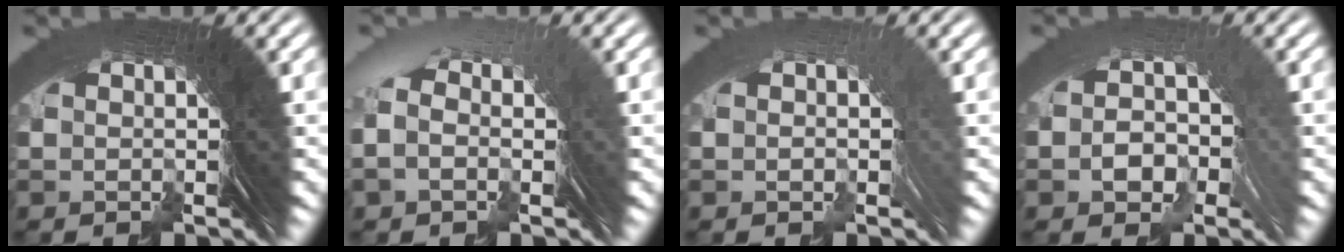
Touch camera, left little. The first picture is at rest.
{"total": 2.1, "force": [-0.2, 1.5, 1.5], "torque": [-0.027, 0.020, -0.011]}
{"total": 0.6, "force": [-0.4, -0.2, 0.3], "torque": [0.003, 0.008, -0.008]}
{"total": 2.6, "force": [-0.4, 2.0, 1.7], "torque": [-0.033, -0.001, -0.005]}